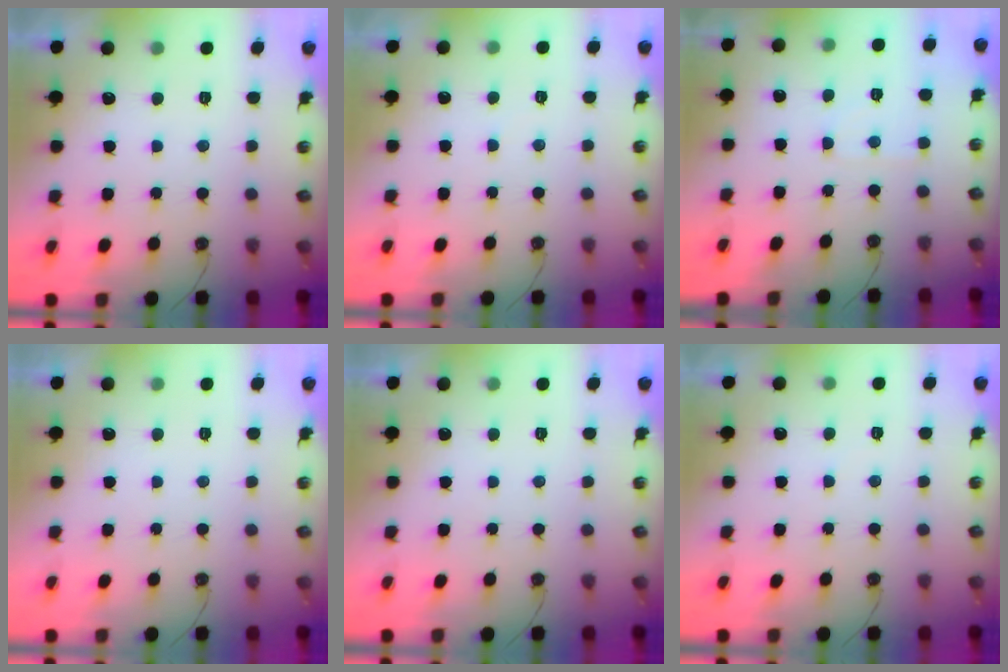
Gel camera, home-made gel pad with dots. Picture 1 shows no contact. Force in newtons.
{"total": 2.8, "press": 2.7, "slide": 0.4}
{"total": 2.5, "press": 2.5, "slide": 0.4}
{"total": 0.0}
{"total": 0.0}
{"total": 2.8, "press": 2.7, "slide": 0.4}